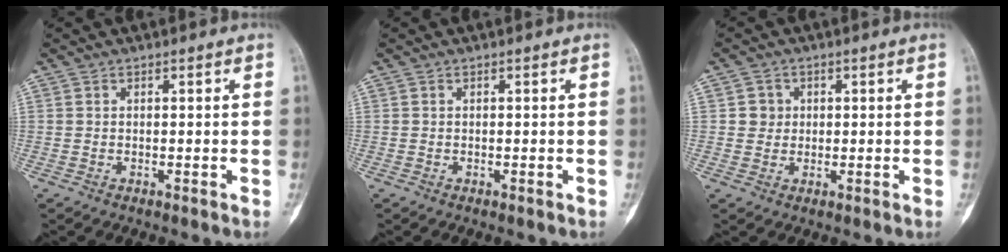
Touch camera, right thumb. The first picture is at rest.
{"total": 0.0}
{"total": 2.8, "force": [0.5, 2.7, 0.5], "torque": [0.010, 0.003, 0.004]}